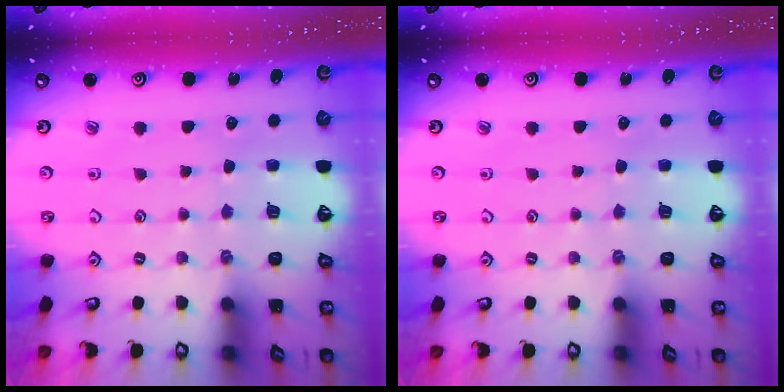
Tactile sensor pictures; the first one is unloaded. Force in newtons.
{"total": 0.0}